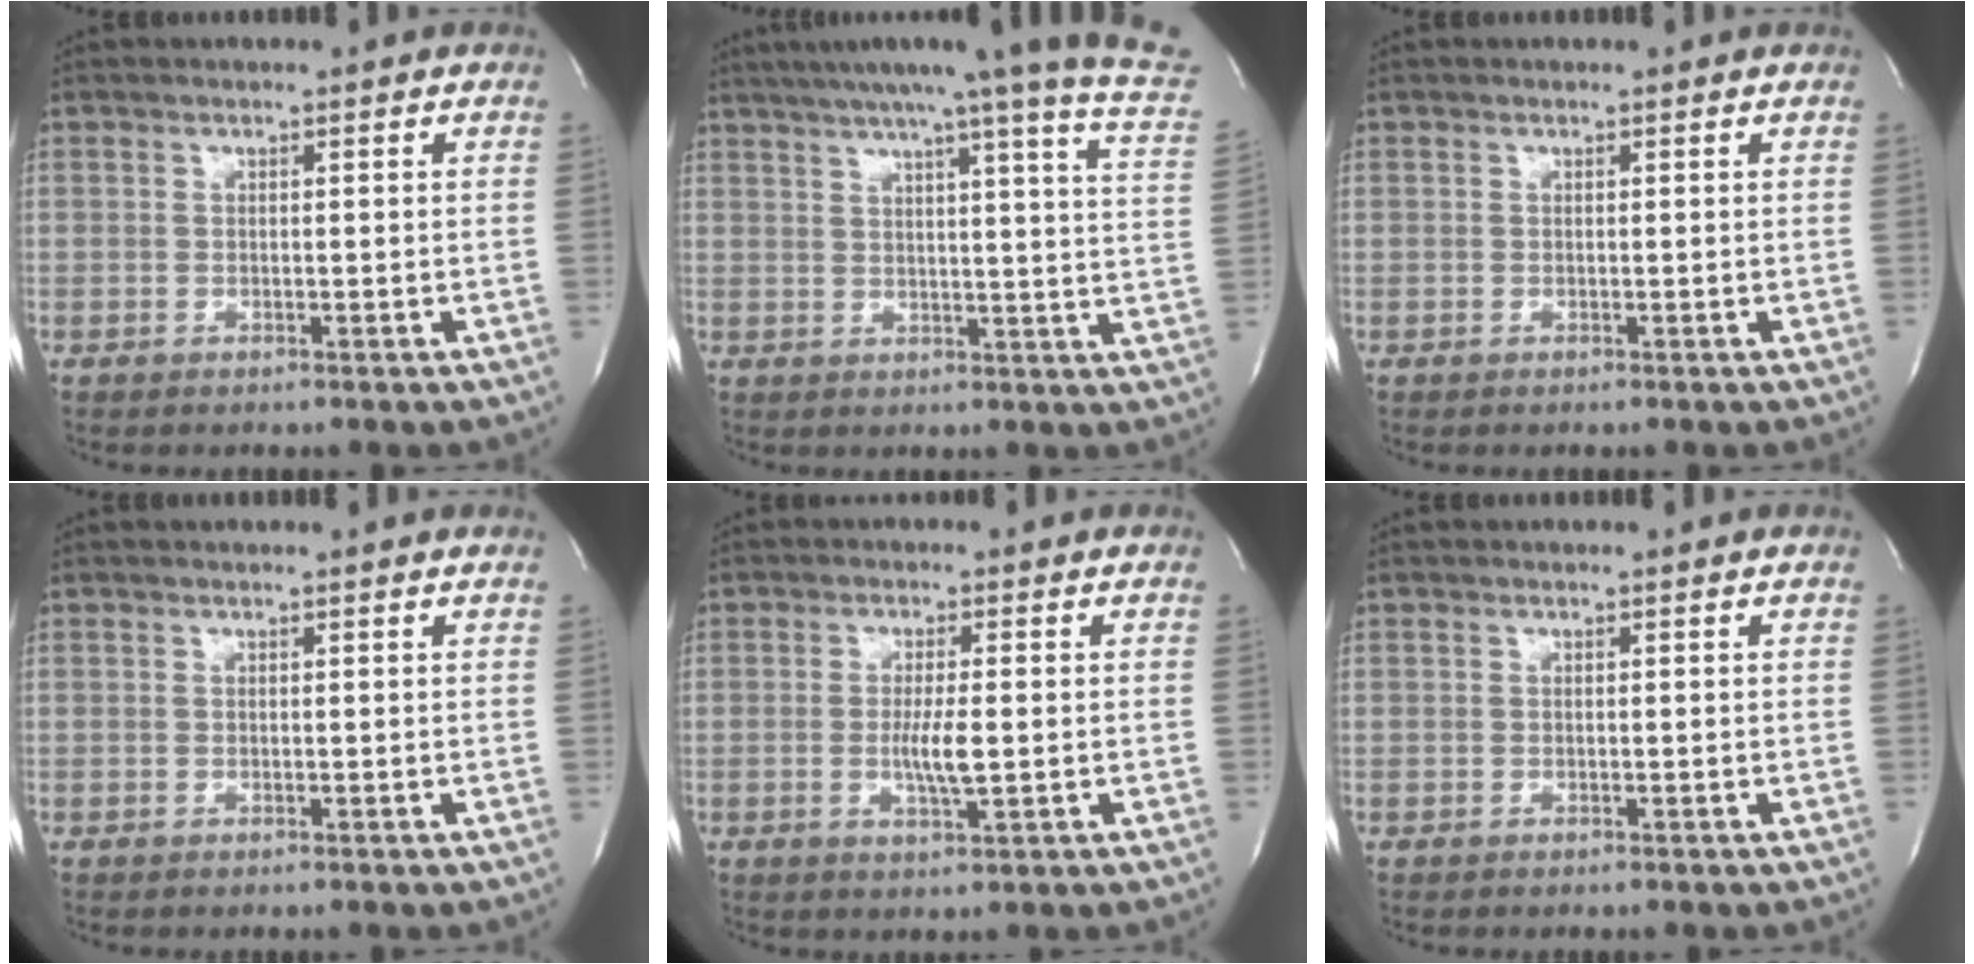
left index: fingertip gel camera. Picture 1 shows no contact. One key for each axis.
{"total": 23.6, "fx": 20.2, "fy": -1.2, "fz": 12.2, "tx": -0.181, "ty": -0.053, "tz": 0.239}
{"total": 0.0}
{"total": 0.0}
{"total": 4.6, "fx": -0.6, "fy": 0.6, "fz": 4.5, "tx": -0.087, "ty": -0.008, "tz": -0.009}
{"total": 0.0}